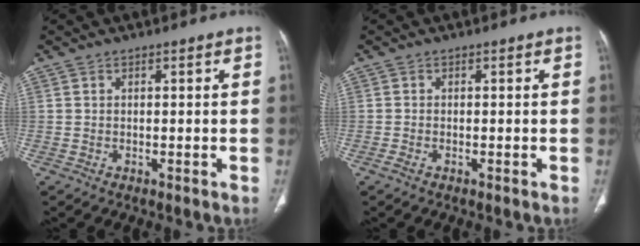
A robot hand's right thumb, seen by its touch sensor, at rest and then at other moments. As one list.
[{"total": 0.8, "force": [-0.5, 0.2, 0.6], "torque": [-0.020, 0.000, -0.013]}]